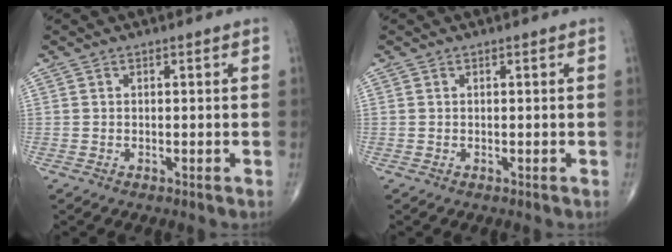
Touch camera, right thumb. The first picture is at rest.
{"total": 0.0}